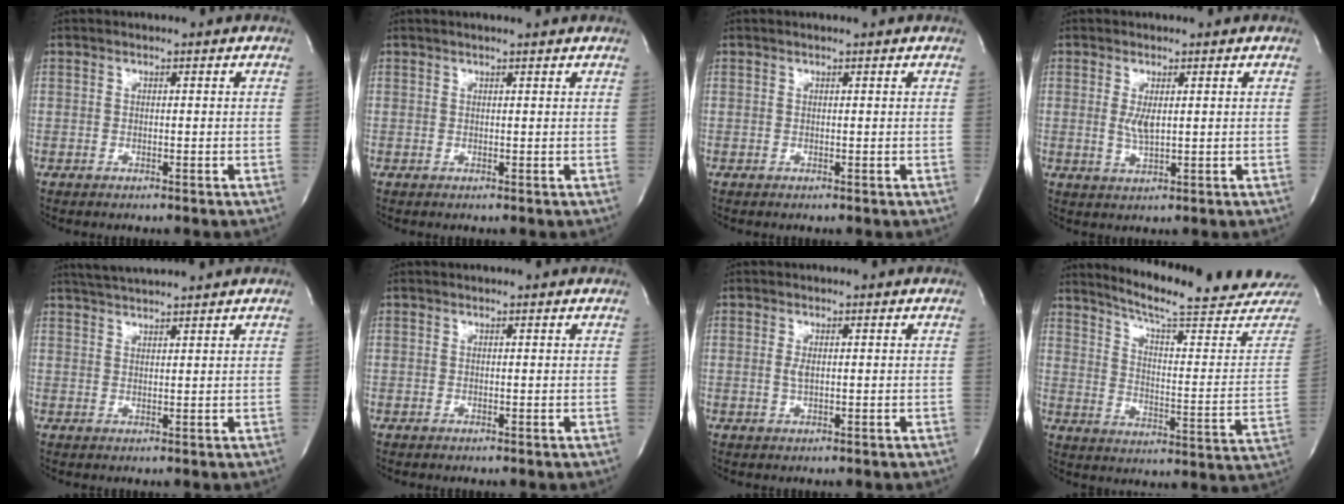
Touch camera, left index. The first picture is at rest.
{"total": 2.3, "force": [2.0, -0.1, 1.0], "torque": [-0.015, 0.009, 0.019]}
{"total": 0.0}
{"total": 2.6, "force": [-0.1, 0.7, 2.5], "torque": [-0.053, -0.012, 0.005]}
{"total": 5.3, "force": [4.9, -0.7, 1.9], "torque": [-0.038, 0.020, 0.083]}
{"total": 0.6, "force": [0.6, 0.1, 0.0], "torque": [-0.008, 0.004, 0.001]}
{"total": 1.3, "force": [-0.5, 0.4, 1.1], "torque": [-0.027, -0.006, -0.004]}
{"total": 23.3, "force": [21.5, 0.7, 8.9], "torque": [-0.132, -0.098, 0.271]}